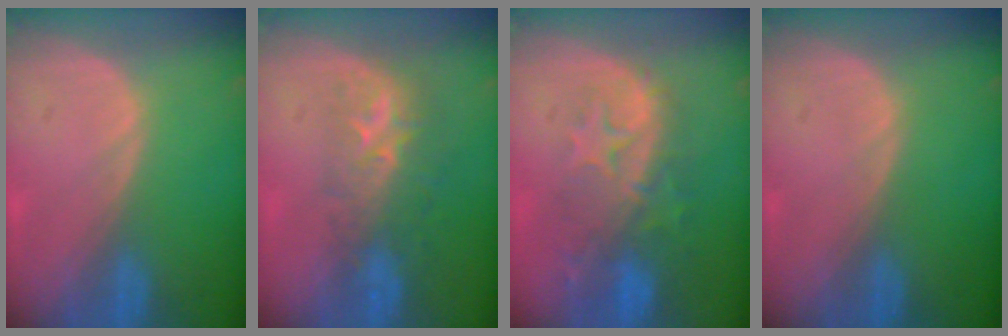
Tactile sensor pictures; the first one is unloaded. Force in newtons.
{"total": 8.8, "press": 7.2, "slide": 4.9}
{"total": 9.9, "press": 8.6, "slide": 4.8}
{"total": 0.0}